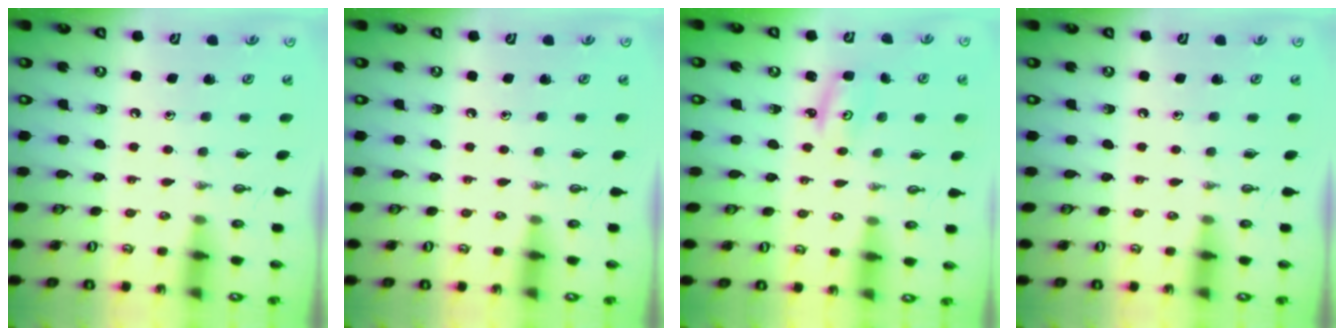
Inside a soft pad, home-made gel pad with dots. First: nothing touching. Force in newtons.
{"total": 0.0}
{"total": 2.6, "press": 2.6, "slide": 0.2}
{"total": 0.0}